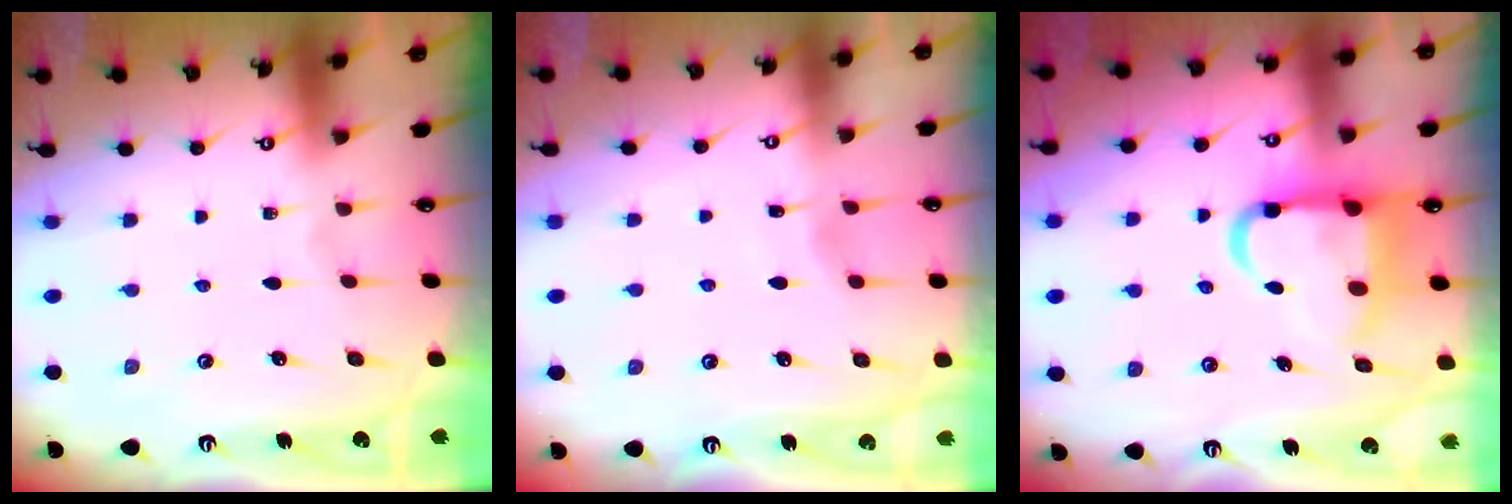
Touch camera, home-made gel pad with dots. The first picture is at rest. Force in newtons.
{"total": 2.2, "press": 2.2, "slide": 0.2}
{"total": 12.8, "press": 12.7, "slide": 1.7}